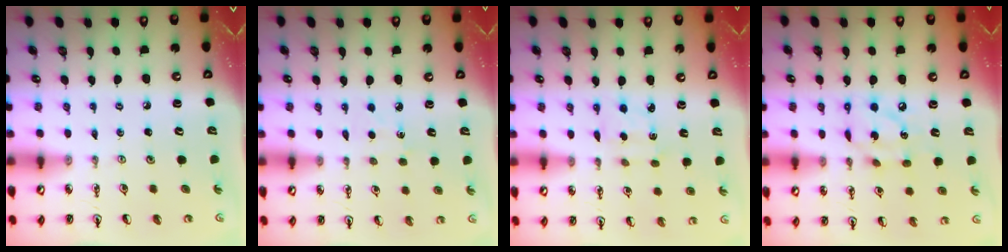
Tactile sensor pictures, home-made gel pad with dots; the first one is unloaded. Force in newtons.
{"total": 3.3, "press": 3.3, "slide": 0.3}
{"total": 2.0, "press": 1.9, "slide": 0.7}
{"total": 9.8, "press": 9.8, "slide": 0.6}